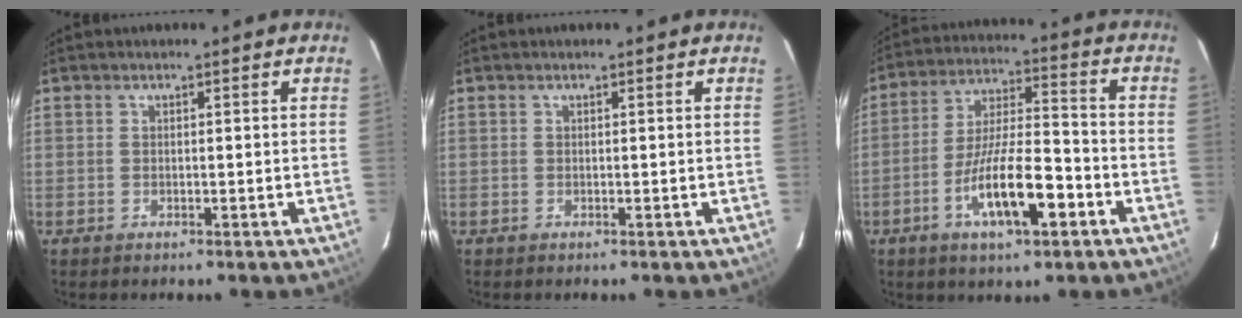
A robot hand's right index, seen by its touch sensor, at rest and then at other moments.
{"total": 0.0}
{"total": 13.4, "force": [-6.0, 3.4, 11.5], "torque": [-0.217, -0.003, -0.103]}